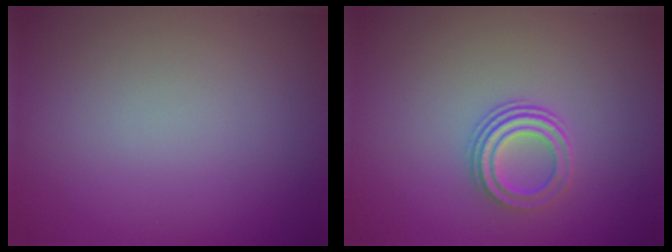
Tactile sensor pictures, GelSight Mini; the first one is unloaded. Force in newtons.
{"total": 2.8, "press": 2.2, "slide": 1.8}